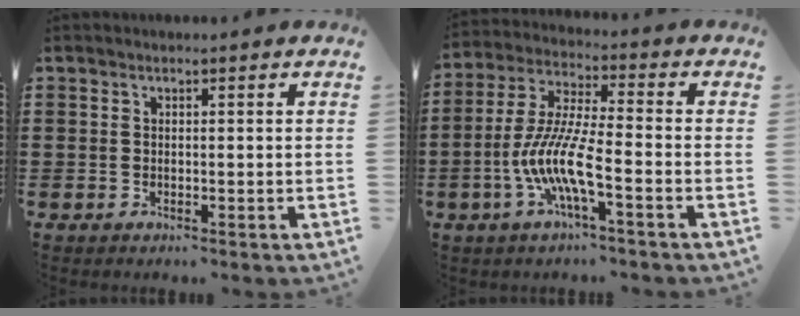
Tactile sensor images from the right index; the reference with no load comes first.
{"total": 9.3, "force": [-3.8, 1.5, 8.4], "torque": [-0.196, -0.017, -0.081]}